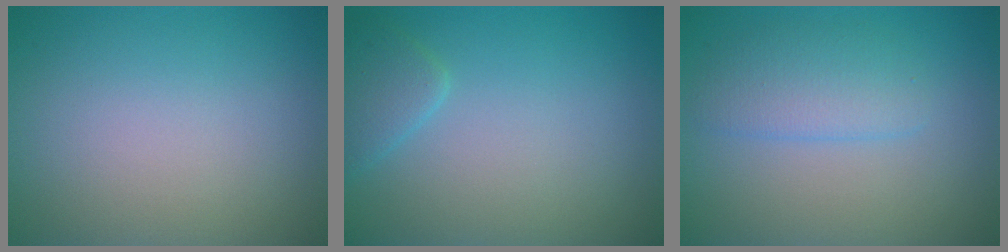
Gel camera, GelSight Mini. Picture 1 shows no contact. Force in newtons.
{"total": 1.7, "press": 1.7, "slide": 0.2}
{"total": 2.8, "press": 2.8, "slide": 0.1}